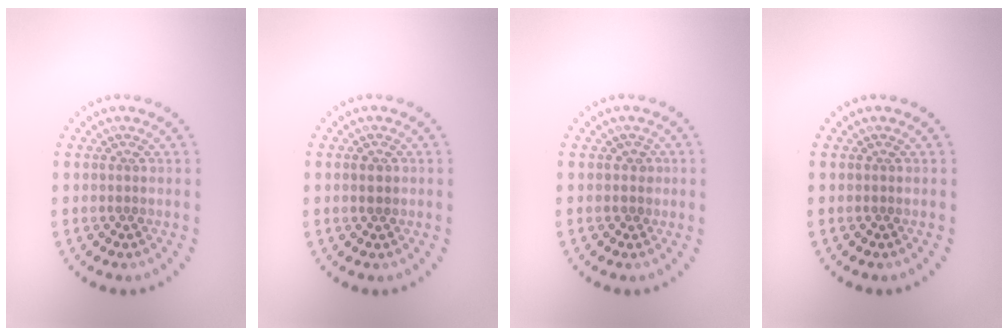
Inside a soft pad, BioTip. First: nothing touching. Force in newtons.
{"total": 1.3, "press": 1.3, "slide": 0.2}
{"total": 0.7, "press": 0.5, "slide": 0.5}
{"total": 0.0}